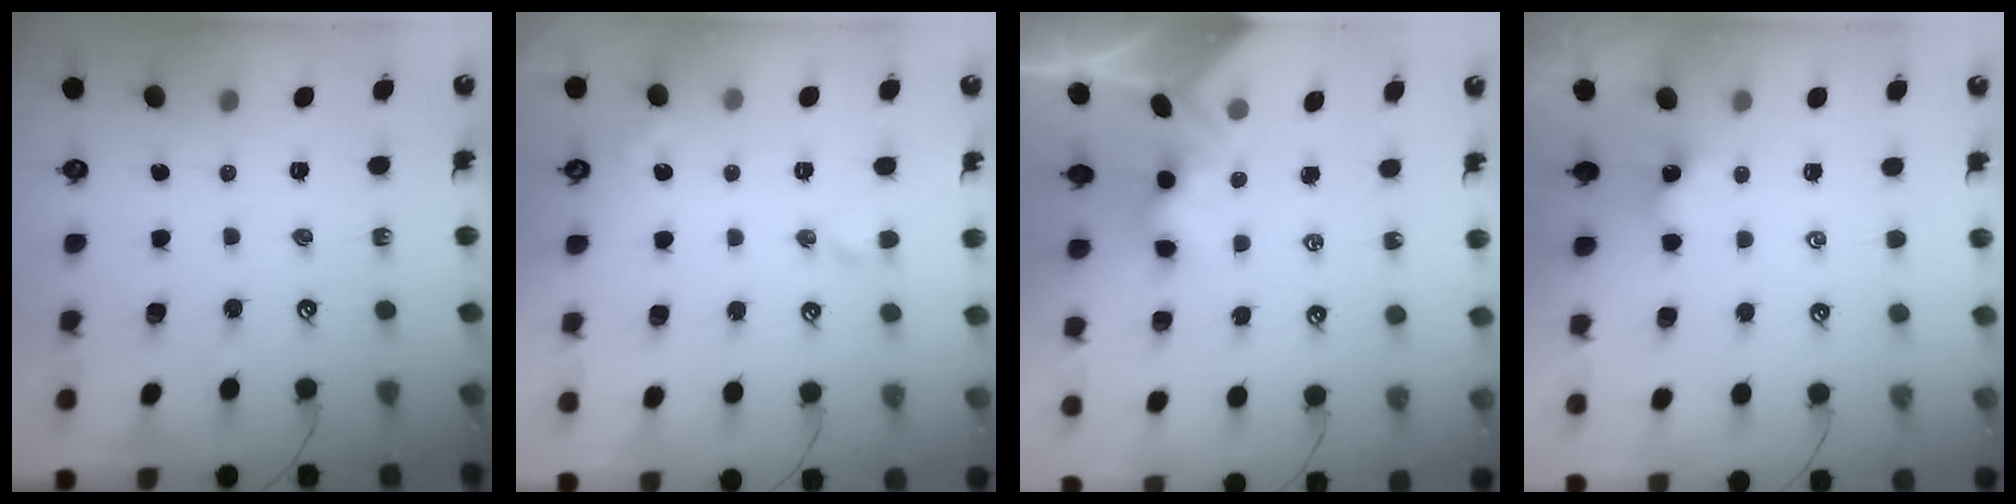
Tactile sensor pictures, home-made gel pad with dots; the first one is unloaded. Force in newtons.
{"total": 3.0, "press": 2.9, "slide": 0.8}
{"total": 3.0, "press": 2.9, "slide": 0.6}
{"total": 3.0, "press": 3.0, "slide": 0.1}